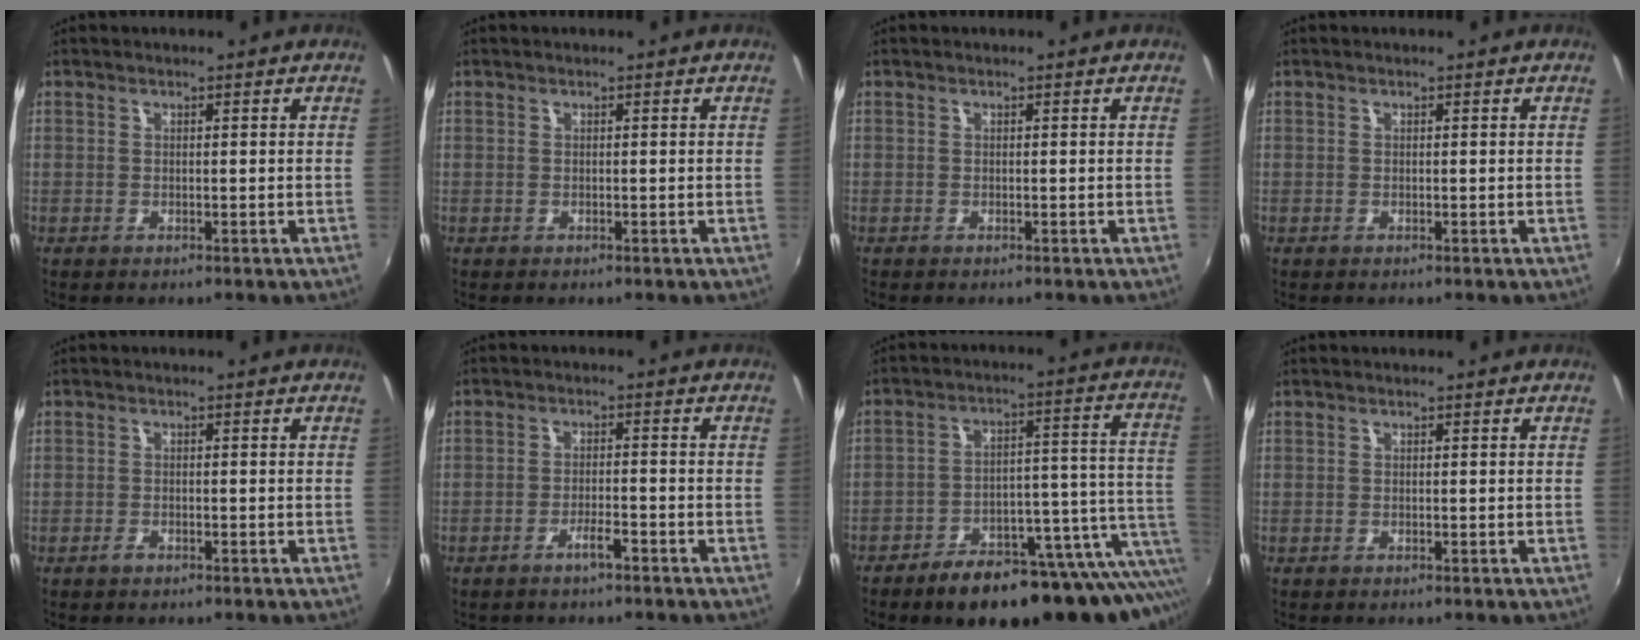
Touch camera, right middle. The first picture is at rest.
{"total": 0.0}
{"total": 0.0}
{"total": 0.0}
{"total": 1.1, "force": [-0.9, 0.3, 0.5], "torque": [-0.011, -0.001, -0.016]}
{"total": 2.7, "force": [-2.1, 0.4, 1.7], "torque": [-0.040, 0.003, -0.033]}
{"total": 23.6, "force": [-15.4, 8.6, 15.6], "torque": [-0.197, -0.010, -0.203]}
{"total": 0.0}